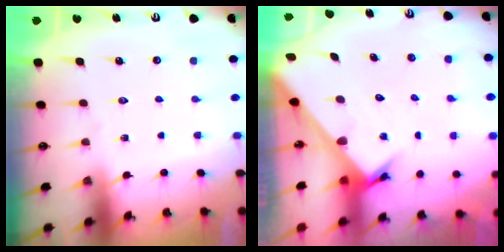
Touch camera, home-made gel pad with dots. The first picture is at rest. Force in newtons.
{"total": 2.6, "press": 2.6, "slide": 0.2}